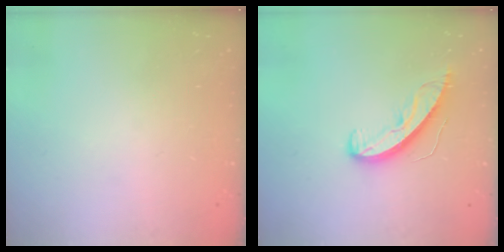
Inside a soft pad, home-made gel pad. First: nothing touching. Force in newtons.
{"total": 10.4, "press": 10.4, "slide": 0.6}